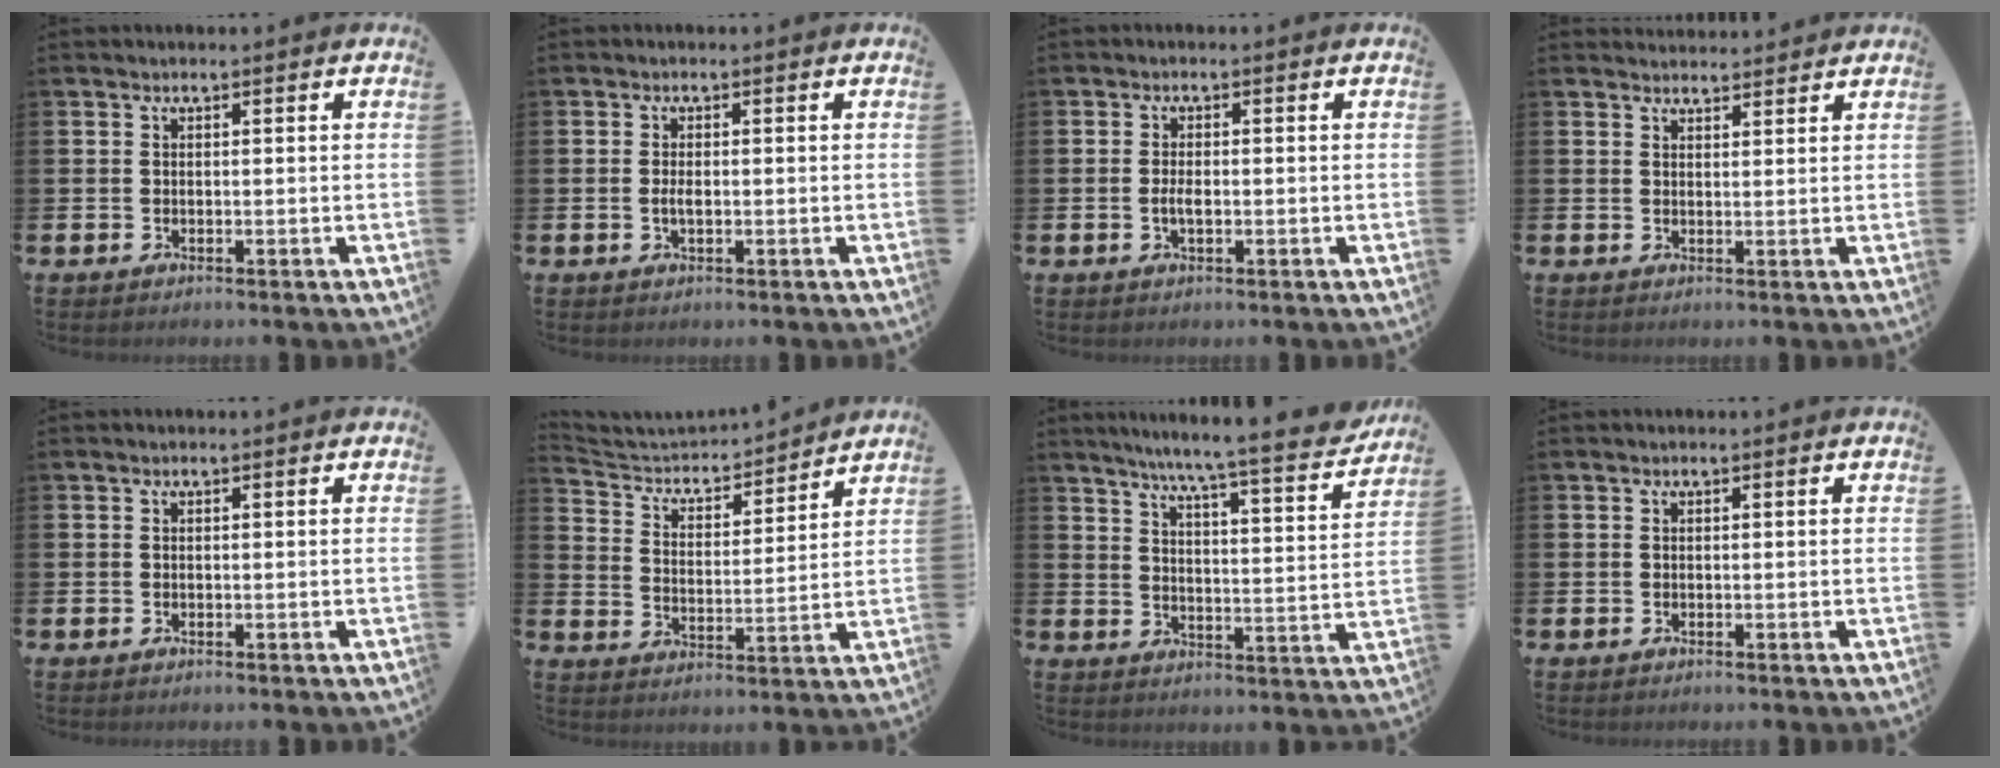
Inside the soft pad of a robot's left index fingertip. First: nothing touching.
{"total": 1.4, "force": [-0.2, 0.6, 1.3], "torque": [-0.023, 0.001, -0.005]}
{"total": 1.7, "force": [-0.3, 0.7, 1.5], "torque": [-0.025, 0.000, -0.008]}
{"total": 2.5, "force": [2.5, 0.4, -0.1], "torque": [0.007, -0.015, 0.044]}
{"total": 0.0}
{"total": 4.2, "force": [4.1, 1.1, 0.4], "torque": [-0.038, -0.038, 0.064]}
{"total": 7.2, "force": [6.6, -0.4, 3.0], "torque": [-0.068, -0.053, 0.107]}
{"total": 0.0}